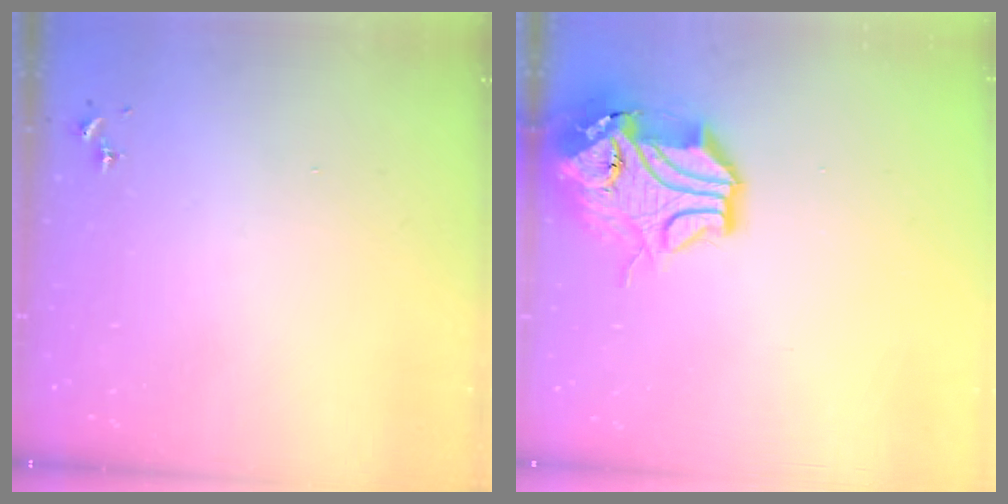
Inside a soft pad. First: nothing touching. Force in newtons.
{"total": 16.2, "press": 16.1, "slide": 2.2}